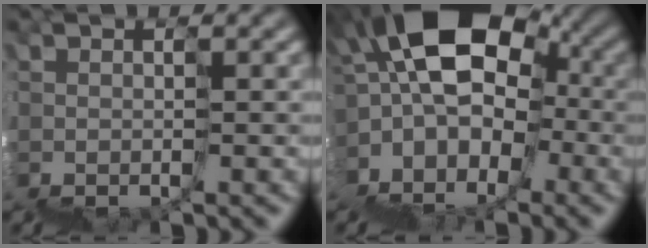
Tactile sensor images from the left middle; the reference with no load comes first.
{"total": 9.3, "force": [1.3, 6.8, 6.1], "torque": [-0.065, 0.027, 0.017]}